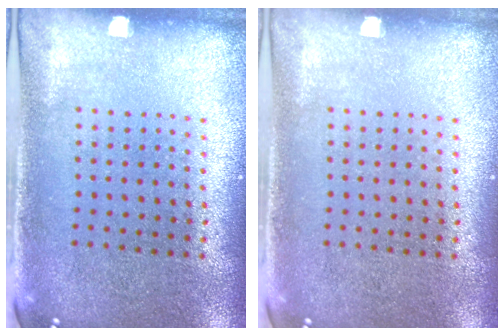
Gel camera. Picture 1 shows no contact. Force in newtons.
{"total": 0.0}